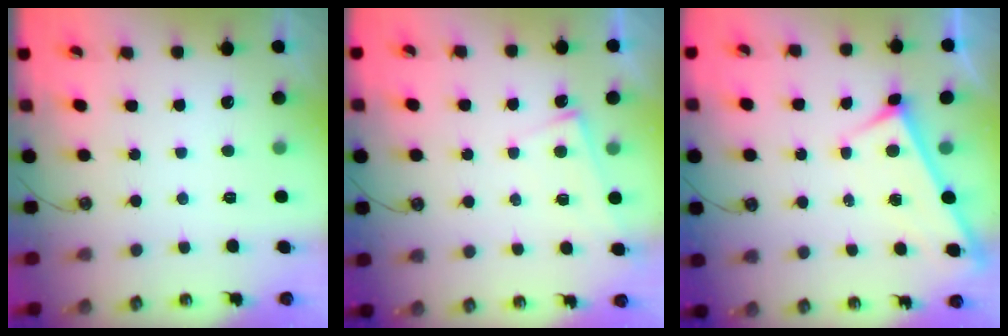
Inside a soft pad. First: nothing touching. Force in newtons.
{"total": 1.8, "press": 1.8, "slide": 0.3}
{"total": 2.9, "press": 2.9, "slide": 0.3}